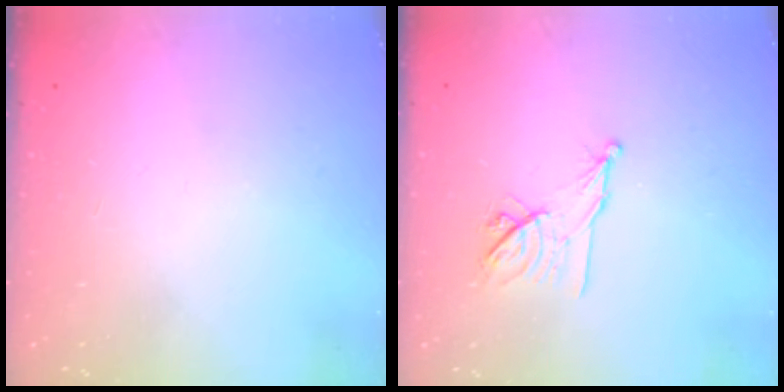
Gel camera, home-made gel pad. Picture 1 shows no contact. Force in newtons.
{"total": 10.0, "press": 9.9, "slide": 0.9}